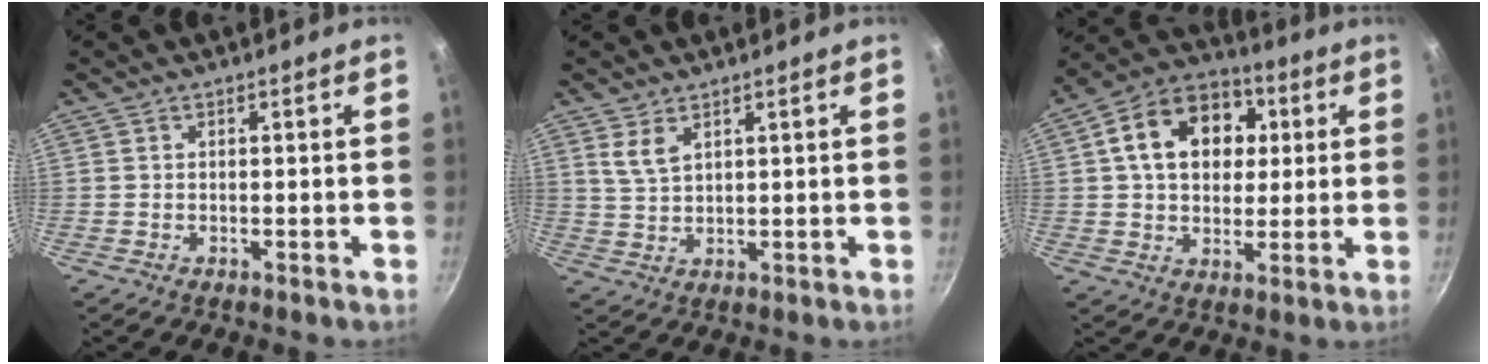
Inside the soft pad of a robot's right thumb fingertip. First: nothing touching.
{"total": 4.0, "force": [2.3, 1.9, 2.6], "torque": [-0.048, -0.014, 0.049]}
{"total": 16.4, "force": [3.9, 12.1, 10.3], "torque": [-0.141, 0.020, 0.049]}